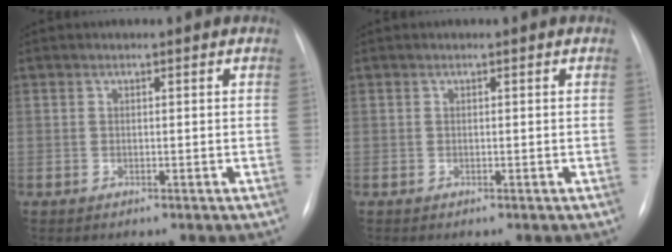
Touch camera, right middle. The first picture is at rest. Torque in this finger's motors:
{"motor_torque": [-1.01, -0.39, 0.05, 0.01]}